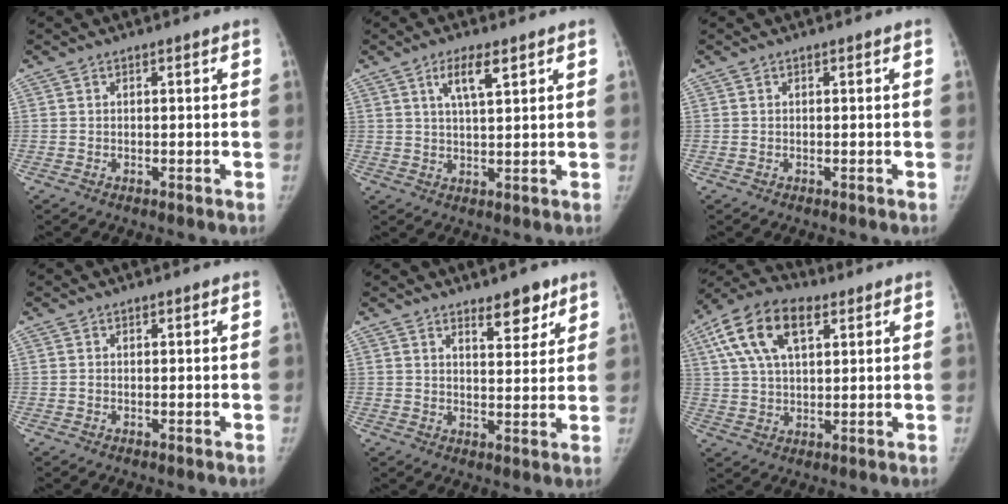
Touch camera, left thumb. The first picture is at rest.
{"total": 5.4, "force": [2.9, 1.5, 4.3], "torque": [-0.072, -0.011, 0.053]}
{"total": 0.0}
{"total": 0.0}
{"total": 5.7, "force": [4.1, 2.3, 3.2], "torque": [-0.018, -0.030, 0.060]}
{"total": 13.4, "force": [5.5, 7.6, 9.6], "torque": [-0.168, 0.012, 0.095]}